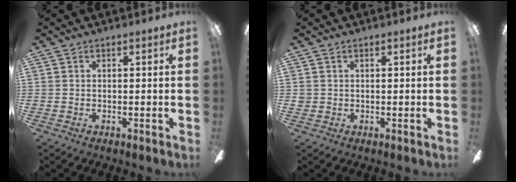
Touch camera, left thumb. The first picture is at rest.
{"total": 0.9, "force": [0.4, 0.8, 0.2], "torque": [-0.006, 0.003, 0.006]}